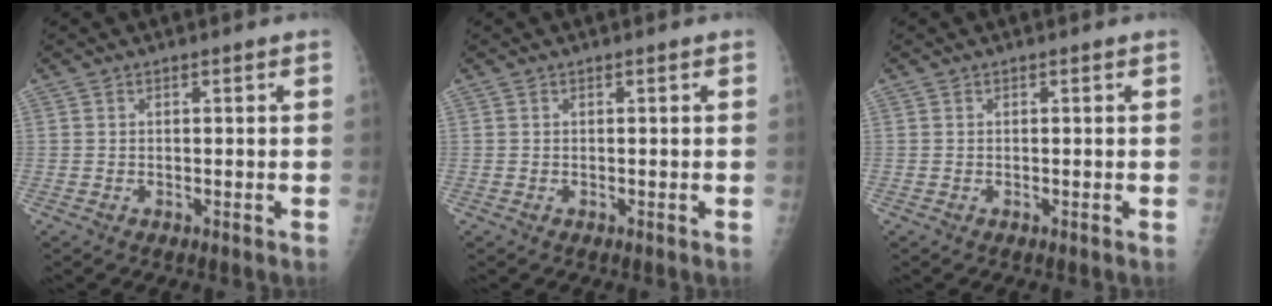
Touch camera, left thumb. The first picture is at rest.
{"total": 0.0}
{"total": 0.0}